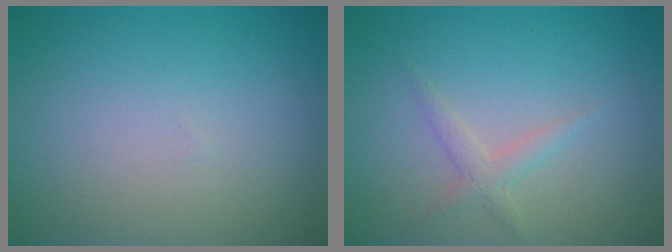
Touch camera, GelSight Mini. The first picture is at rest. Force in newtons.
{"total": 1.5, "press": 1.5, "slide": 0.0}